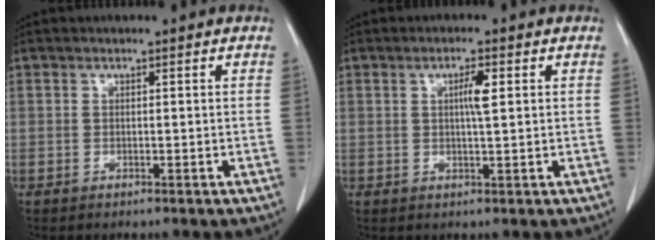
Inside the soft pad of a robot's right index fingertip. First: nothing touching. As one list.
[{"total": 2.9, "force": [0.8, 0.2, 2.8], "torque": [-0.051, 0.000, 0.013]}]